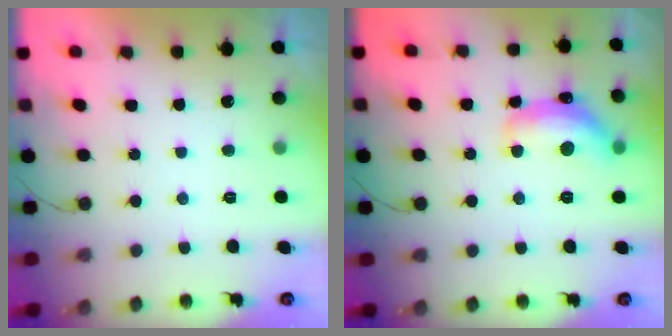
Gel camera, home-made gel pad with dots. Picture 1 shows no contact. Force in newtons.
{"total": 15.8, "press": 15.8, "slide": 1.0}